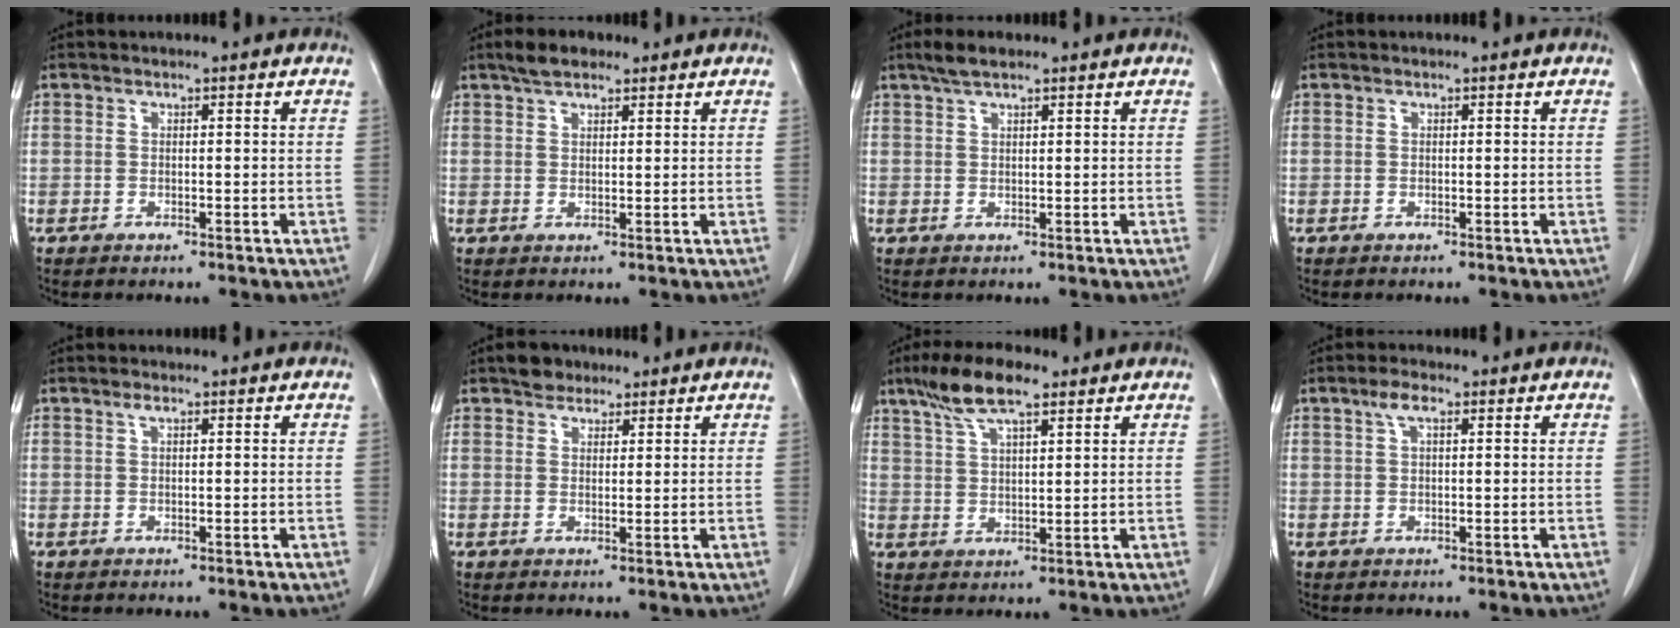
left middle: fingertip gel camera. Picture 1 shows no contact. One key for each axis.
{"total": 3.8, "fx": 2.9, "fy": 1.6, "fz": 2.0, "tx": -0.043, "ty": 0.013, "tz": 0.050}
{"total": 3.1, "fx": 2.3, "fy": 0.6, "fz": 1.9, "tx": -0.045, "ty": 0.010, "tz": 0.046}
{"total": 0.0}
{"total": 0.8, "fx": 0.4, "fy": 0.1, "fz": 0.6, "tx": -0.016, "ty": 0.002, "tz": 0.007}
{"total": 2.9, "fx": 2.2, "fy": 1.8, "fz": 0.7, "tx": -0.015, "ty": 0.008, "tz": 0.037}
{"total": 8.5, "fx": 5.8, "fy": 1.9, "fz": 5.9, "tx": -0.122, "ty": 0.016, "tz": 0.108}
{"total": 2.4, "fx": 1.2, "fy": 0.7, "fz": 2.0, "tx": -0.046, "ty": 0.010, "tz": 0.025}